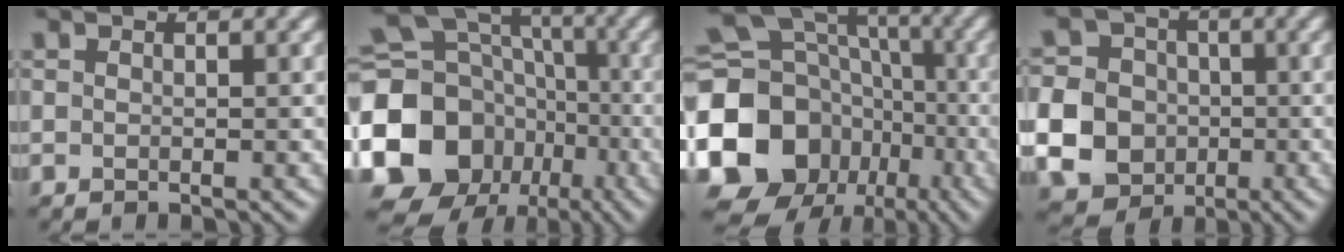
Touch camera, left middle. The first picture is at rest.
{"total": 16.9, "force": [-4.6, 14.7, 6.9], "torque": [-0.156, -0.007, -0.107]}
{"total": 18.6, "force": [-5.0, 16.3, 7.4], "torque": [-0.169, -0.005, -0.113]}
{"total": 9.7, "force": [-2.2, 8.8, 3.4], "torque": [-0.088, -0.014, -0.068]}